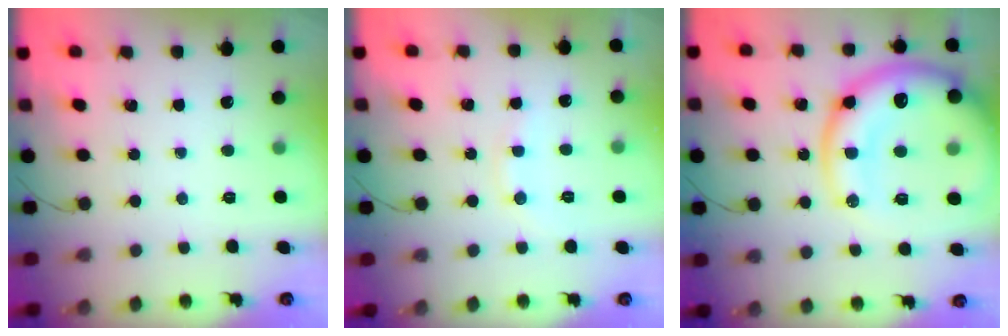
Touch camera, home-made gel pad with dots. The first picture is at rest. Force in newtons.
{"total": 7.6, "press": 7.6, "slide": 0.9}
{"total": 25.1, "press": 24.8, "slide": 3.9}